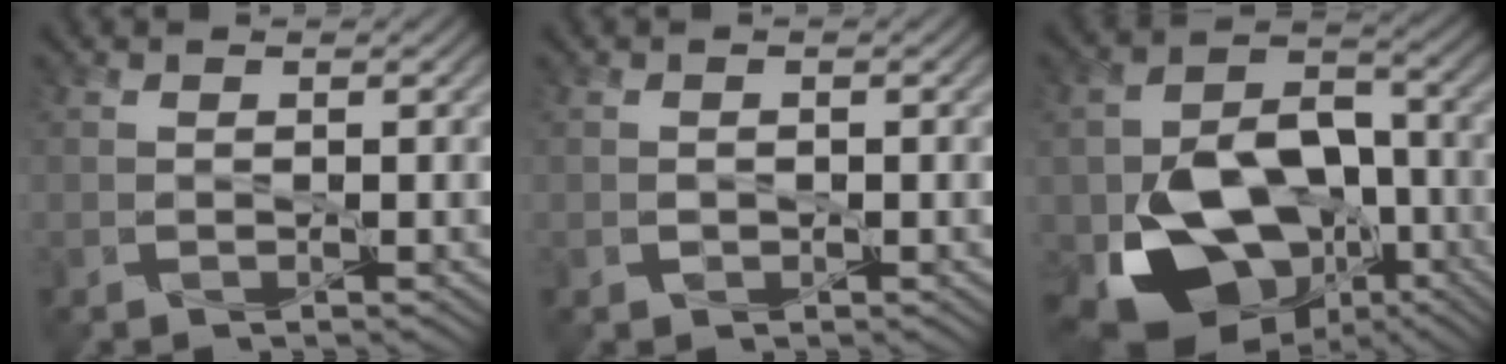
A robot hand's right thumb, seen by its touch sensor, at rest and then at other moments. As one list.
[{"total": 0.7, "force": [-0.2, 0.6, 0.4], "torque": [-0.005, -0.006, -0.004]}, {"total": 15.5, "force": [-6.2, 10.7, 9.4], "torque": [-0.159, -0.037, -0.101]}]